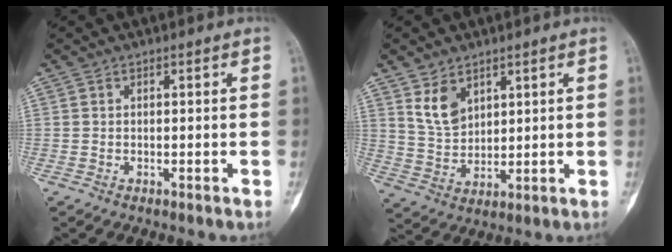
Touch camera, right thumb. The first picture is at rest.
{"total": 6.6, "force": [3.8, 4.2, 3.5], "torque": [-0.050, -0.025, 0.085]}